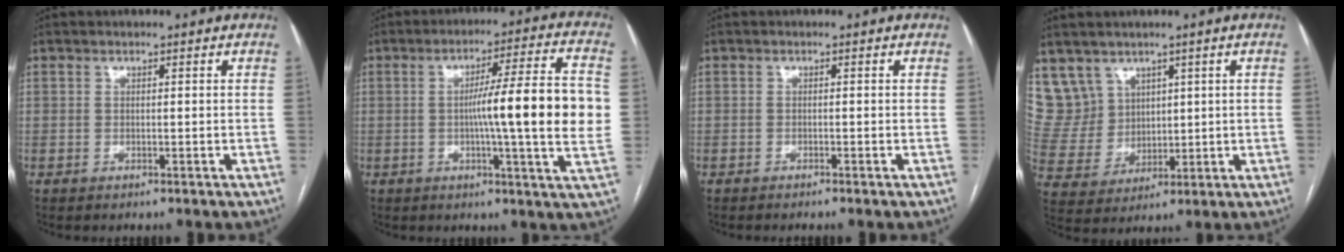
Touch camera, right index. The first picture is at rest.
{"total": 15.5, "force": [-0.3, -0.5, 15.5], "torque": [-0.225, 0.006, -0.011]}
{"total": 1.2, "force": [-1.0, -0.3, 0.6], "torque": [-0.009, 0.004, -0.015]}
{"total": 8.6, "force": [5.4, 6.7, 0.4], "torque": [-0.019, 0.029, 0.128]}